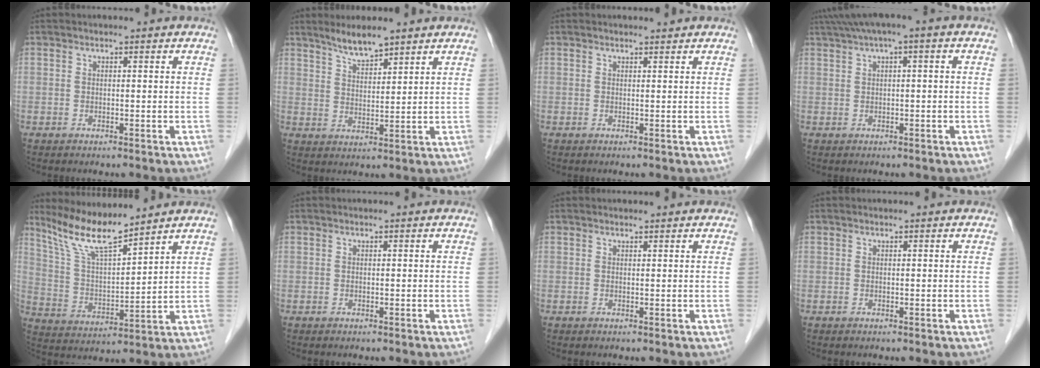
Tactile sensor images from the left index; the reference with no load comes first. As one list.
[{"total": 4.9, "force": [4.3, 0.6, 2.4], "torque": [-0.051, 0.004, 0.082]}, {"total": 0.7, "force": [0.7, 0.0, 0.0], "torque": [-0.010, -0.002, 0.010]}, {"total": 4.1, "force": [1.6, 0.5, 3.7], "torque": [-0.073, 0.031, 0.028]}, {"total": 9.3, "force": [8.4, 0.1, 4.0], "torque": [-0.094, -0.001, 0.168]}, {"total": 0.0}, {"total": 1.4, "force": [1.4, 0.2, 0.2], "torque": [-0.014, 0.009, 0.015]}, {"total": 0.0}]